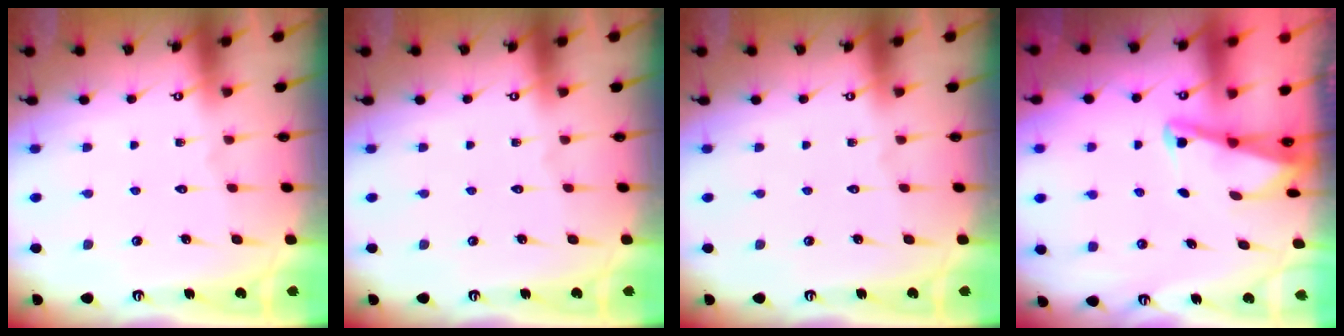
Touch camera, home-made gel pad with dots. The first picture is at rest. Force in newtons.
{"total": 0.0}
{"total": 0.0}
{"total": 2.1, "press": 2.0, "slide": 0.3}